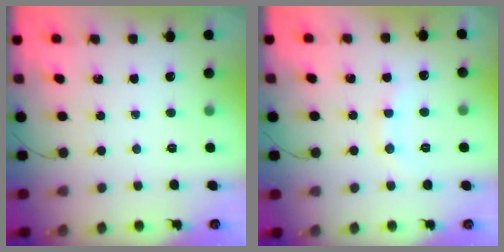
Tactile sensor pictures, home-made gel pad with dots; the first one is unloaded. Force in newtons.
{"total": 9.2, "press": 9.1, "slide": 1.1}